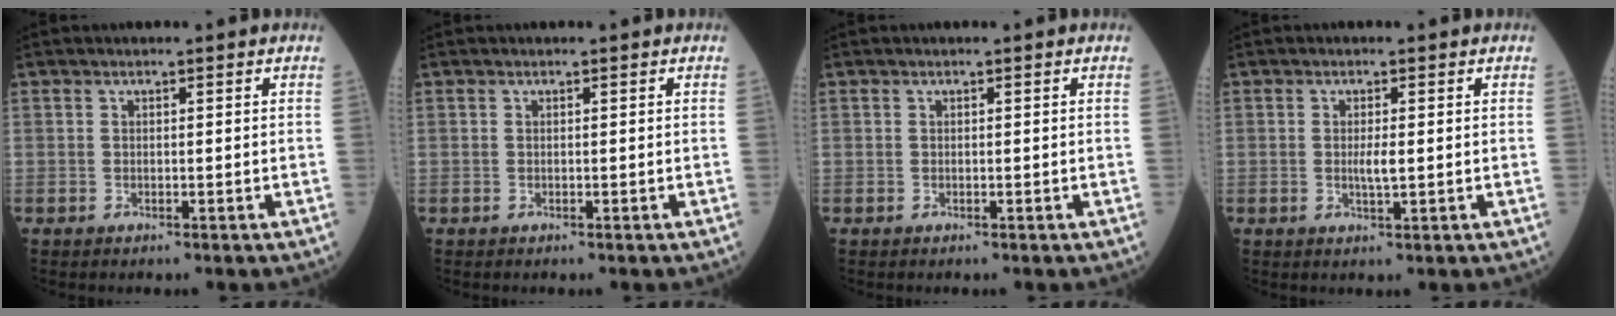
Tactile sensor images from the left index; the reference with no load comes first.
{"total": 0.0}
{"total": 0.0}
{"total": 2.1, "force": [0.0, 0.3, 2.1], "torque": [-0.044, -0.002, 0.002]}